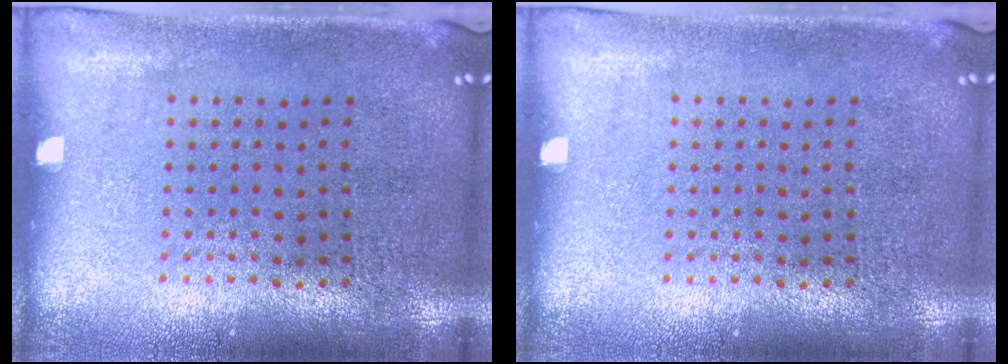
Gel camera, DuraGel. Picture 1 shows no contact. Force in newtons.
{"total": 0.0}